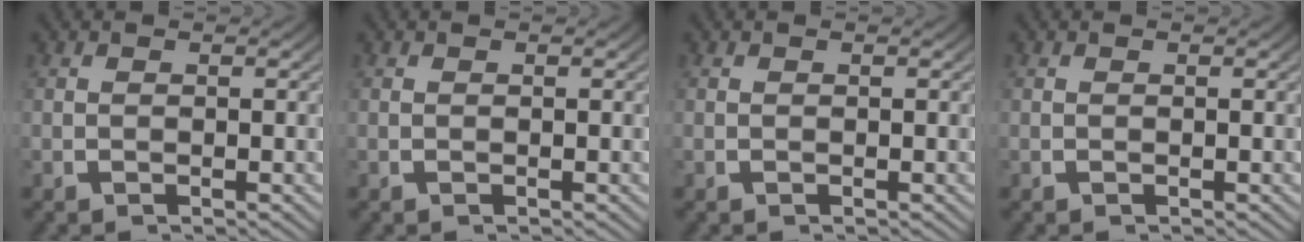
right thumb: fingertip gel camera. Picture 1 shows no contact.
{"total": 0.0}
{"total": 0.0}
{"total": 0.0}